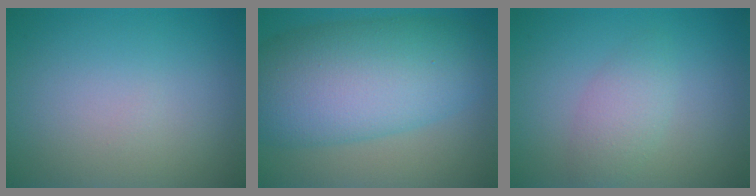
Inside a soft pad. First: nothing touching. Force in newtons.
{"total": 11.4, "press": 11.4, "slide": 0.2}
{"total": 2.4, "press": 2.4, "slide": 0.0}